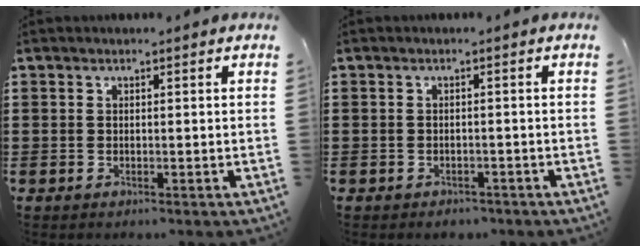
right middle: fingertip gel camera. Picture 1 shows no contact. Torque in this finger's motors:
{"motor_torque": [0.03, -0.03, -0.46, -0.02]}